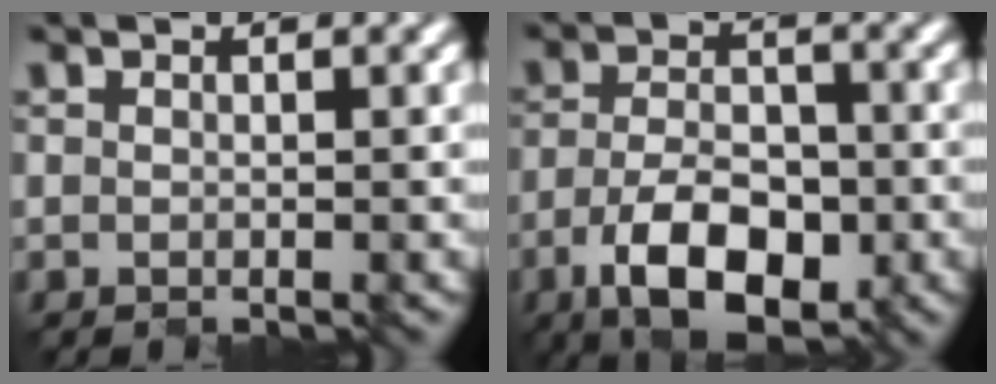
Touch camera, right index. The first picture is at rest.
{"total": 7.6, "force": [-3.4, 3.9, 5.6], "torque": [-0.111, -0.011, -0.062]}